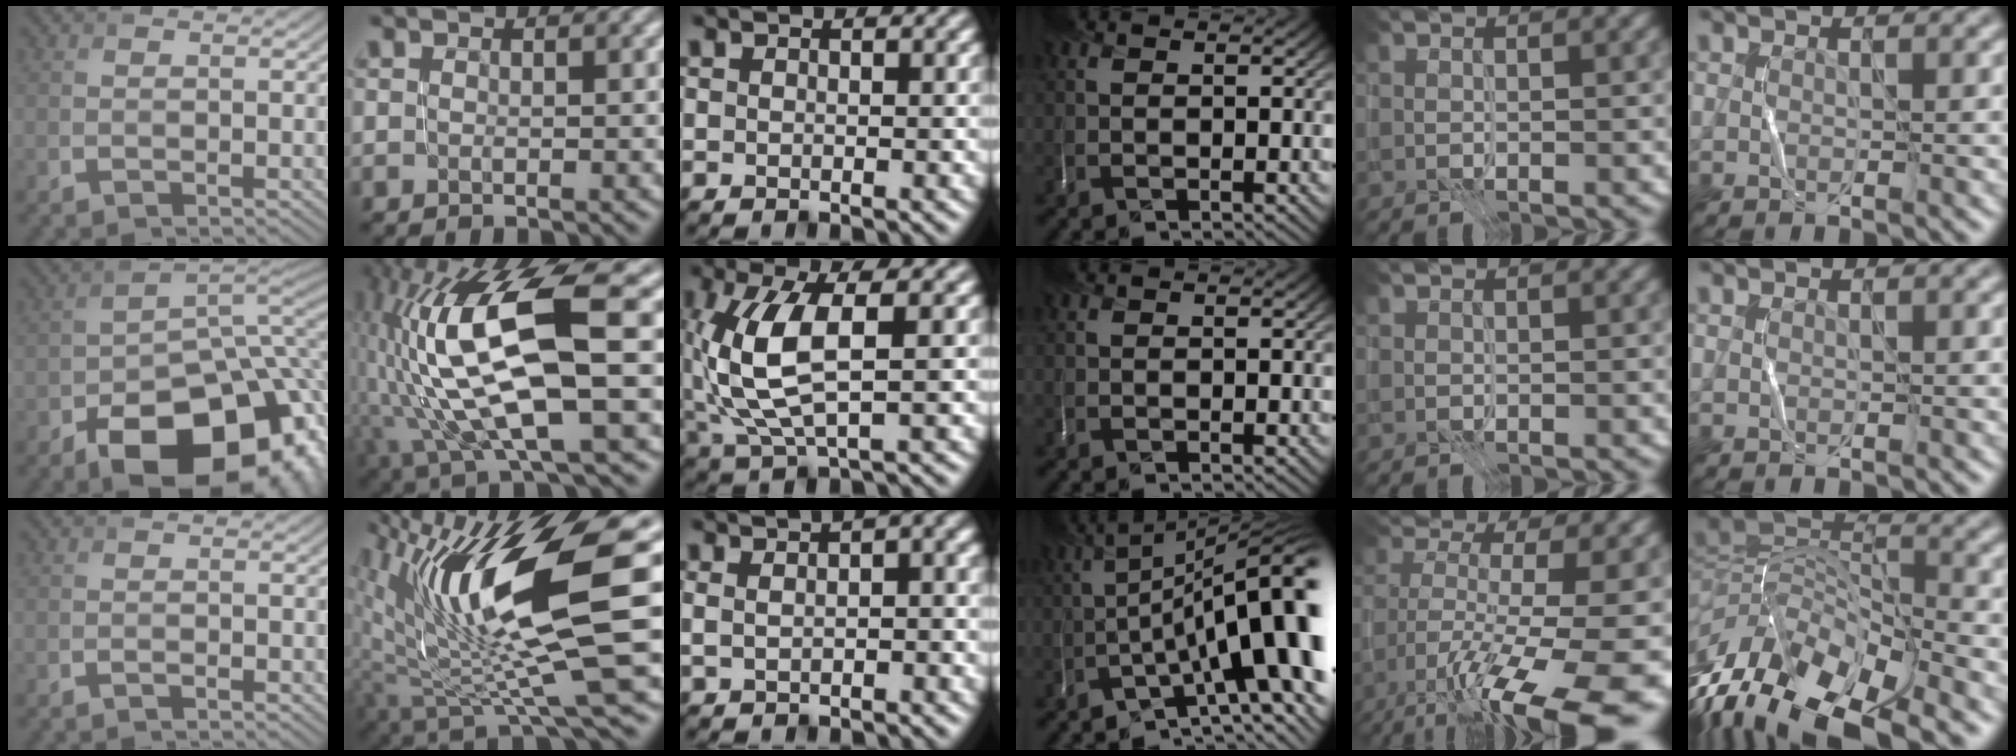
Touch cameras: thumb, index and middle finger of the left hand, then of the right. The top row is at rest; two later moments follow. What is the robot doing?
{"motion": "open", "object": "stapler"}